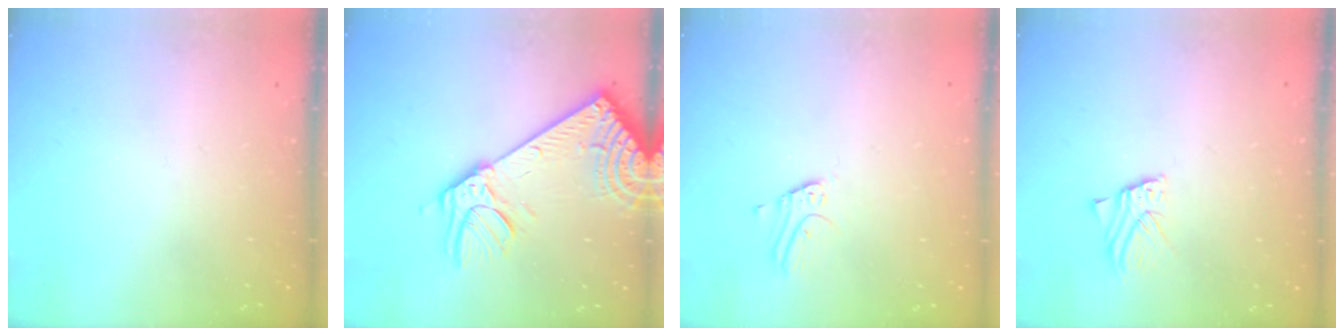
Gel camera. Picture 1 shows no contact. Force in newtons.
{"total": 19.5, "press": 19.0, "slide": 4.2}
{"total": 4.3, "press": 4.3, "slide": 0.4}
{"total": 2.2, "press": 2.2, "slide": 0.0}